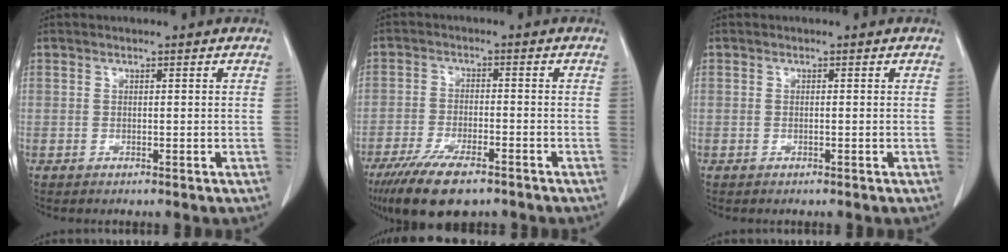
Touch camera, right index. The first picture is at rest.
{"total": 9.9, "force": [-6.9, 3.0, 6.4], "torque": [-0.113, -0.016, -0.115]}
{"total": 0.0}